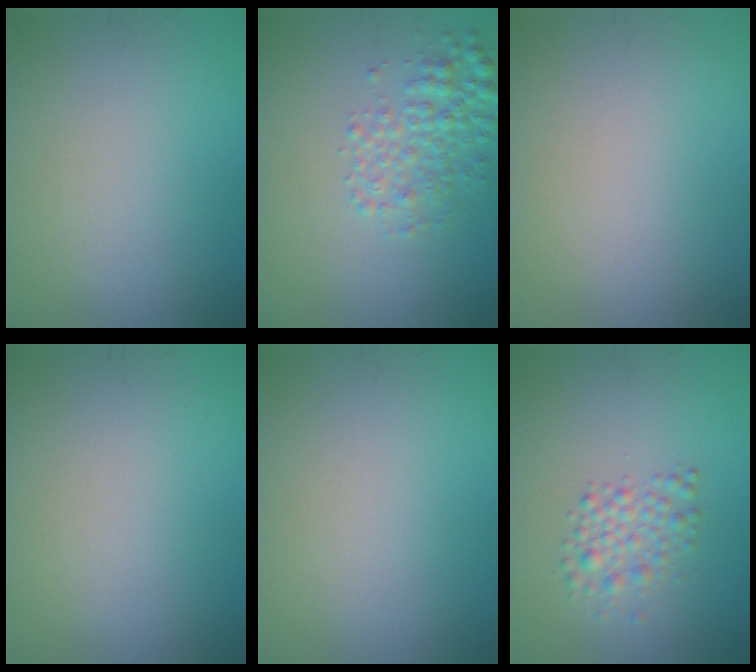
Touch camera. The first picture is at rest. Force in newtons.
{"total": 3.3, "press": 3.3, "slide": 0.1}
{"total": 0.0}
{"total": 0.0}
{"total": 0.0}
{"total": 2.4, "press": 2.4, "slide": 0.1}